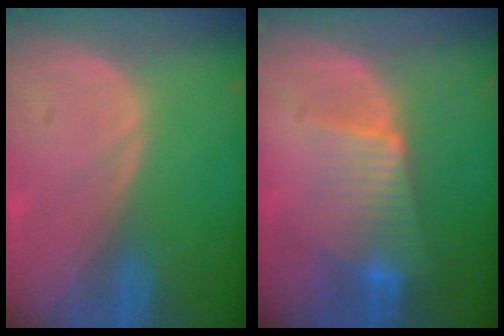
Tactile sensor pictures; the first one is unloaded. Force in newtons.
{"total": 6.7, "press": 6.2, "slide": 2.4}